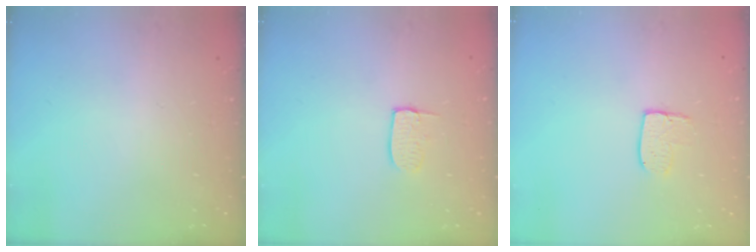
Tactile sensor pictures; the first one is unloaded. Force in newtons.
{"total": 5.4, "press": 5.4, "slide": 0.3}
{"total": 6.0, "press": 6.0, "slide": 0.3}